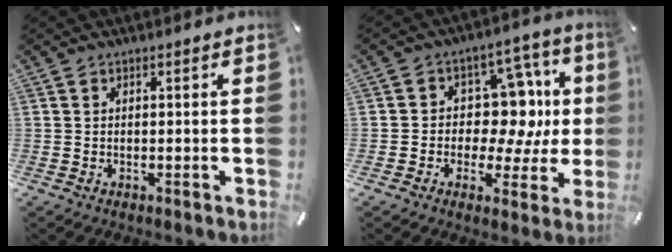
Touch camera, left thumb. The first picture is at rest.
{"total": 13.8, "force": [1.5, 10.1, 9.3], "torque": [-0.115, -0.018, 0.034]}